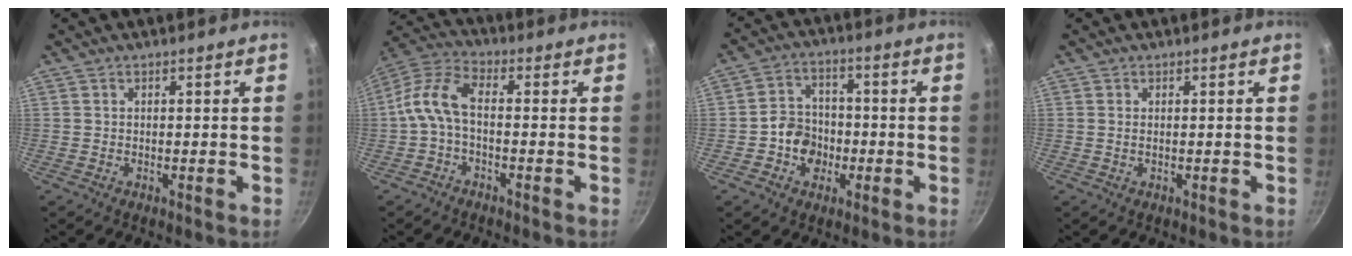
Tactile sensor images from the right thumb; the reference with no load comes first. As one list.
[{"total": 8.9, "force": [-0.9, 4.5, 7.7], "torque": [-0.165, 0.031, -0.028]}, {"total": 8.1, "force": [-2.1, 6.8, 3.9], "torque": [-0.030, 0.025, -0.043]}, {"total": 0.6, "force": [0.1, 0.3, 0.5], "torque": [-0.015, 0.000, 0.002]}]